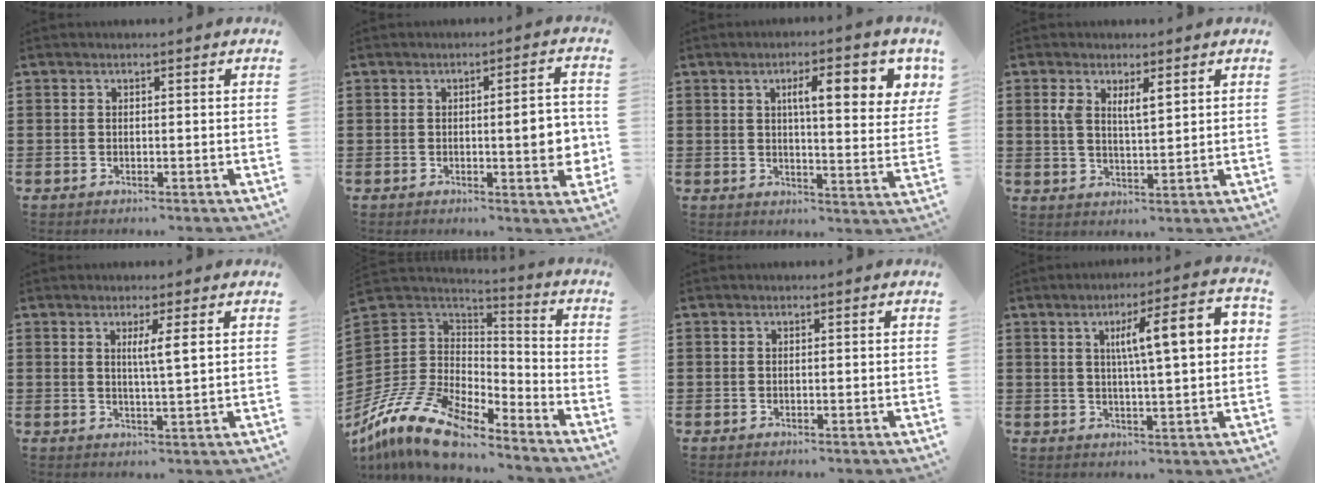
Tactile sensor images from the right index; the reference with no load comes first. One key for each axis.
{"total": 6.1, "fx": -0.4, "fy": 1.3, "fz": 5.9, "tx": -0.076, "ty": -0.011, "tz": -0.011}
{"total": 7.8, "fx": 3.0, "fy": 1.7, "fz": 6.9, "tx": -0.107, "ty": -0.006, "tz": 0.041}
{"total": 4.0, "fx": 1.9, "fy": 1.4, "fz": 3.2, "tx": -0.059, "ty": 0.003, "tz": 0.031}
{"total": 3.0, "fx": 1.0, "fy": -0.4, "fz": 2.7, "tx": -0.056, "ty": -0.006, "tz": 0.015}
{"total": 13.9, "fx": -10.7, "fy": 5.8, "fz": 6.8, "tx": -0.168, "ty": 0.018, "tz": -0.204}
{"total": 0.0}
{"total": 10.3, "fx": 2.5, "fy": 1.8, "fz": 9.8, "tx": -0.173, "ty": 0.004, "tz": 0.032}